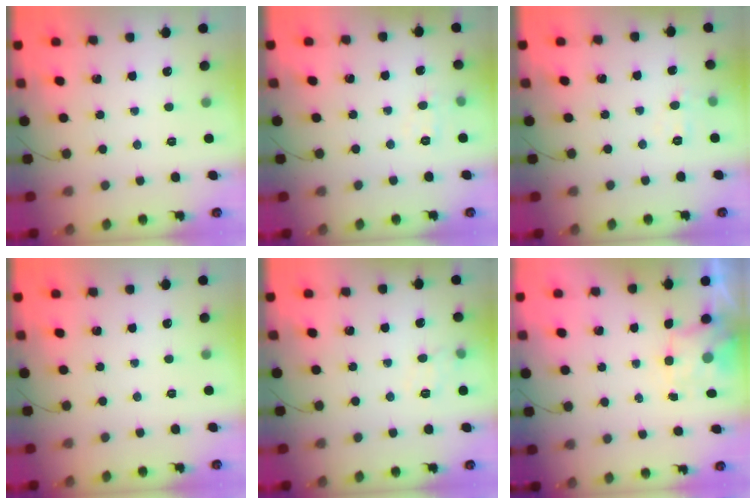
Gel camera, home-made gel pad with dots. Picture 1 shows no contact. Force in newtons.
{"total": 5.0, "press": 4.8, "slide": 1.4}
{"total": 3.8, "press": 3.6, "slide": 1.3}
{"total": 0.0}
{"total": 7.5, "press": 7.3, "slide": 1.7}
{"total": 2.0, "press": 1.9, "slide": 0.5}